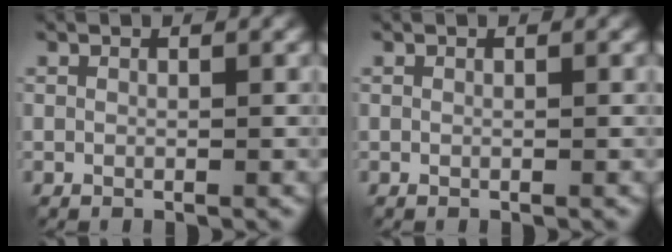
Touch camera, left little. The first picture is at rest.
{"total": 0.0}